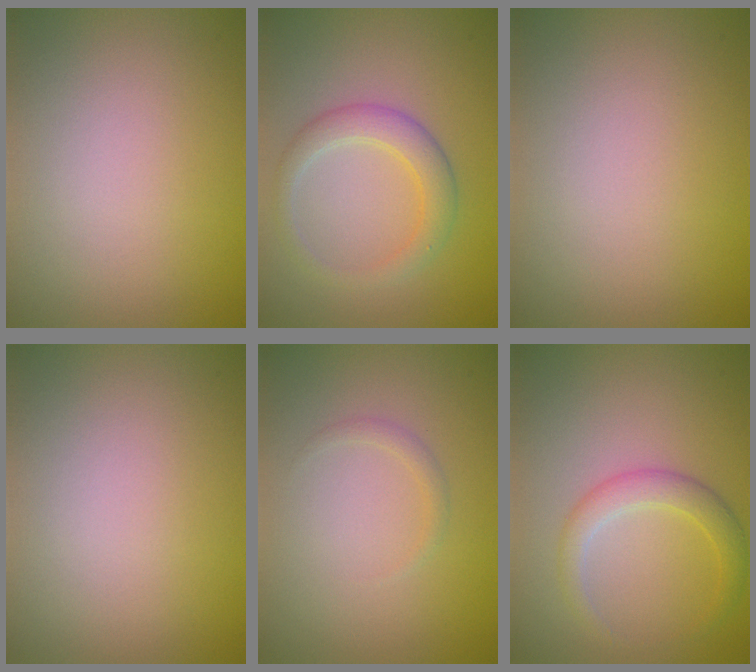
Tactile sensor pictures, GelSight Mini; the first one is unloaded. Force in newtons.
{"total": 2.9, "press": 2.9, "slide": 0.2}
{"total": 0.0}
{"total": 0.0}
{"total": 0.7, "press": 0.7, "slide": 0.0}
{"total": 2.6, "press": 2.6, "slide": 0.0}